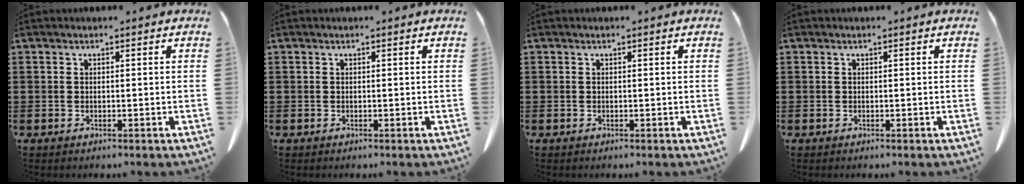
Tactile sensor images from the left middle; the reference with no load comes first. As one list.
[{"total": 0.0}, {"total": 0.0}, {"total": 0.0}]